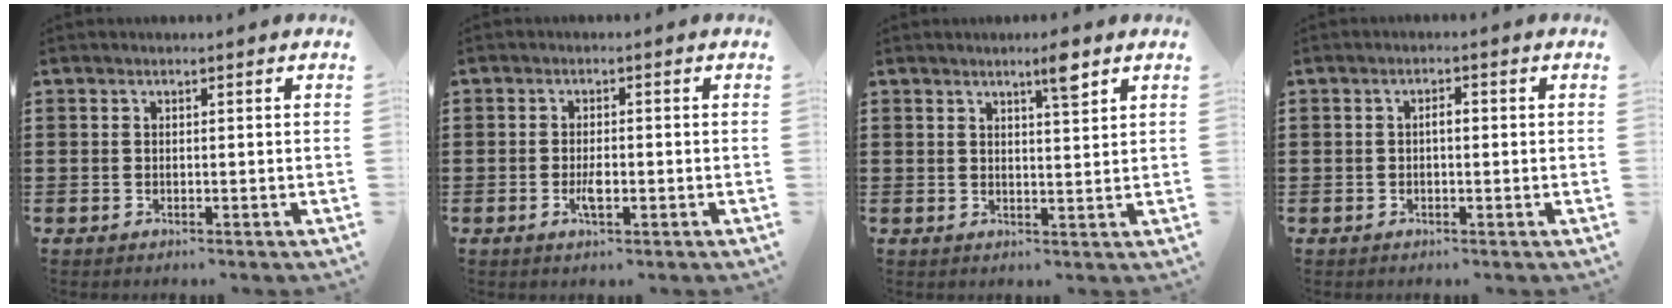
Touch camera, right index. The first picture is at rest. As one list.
[{"total": 2.8, "force": [-0.8, 0.8, 2.6], "torque": [-0.052, -0.002, -0.017]}, {"total": 3.9, "force": [2.8, 0.1, 2.8], "torque": [-0.042, -0.005, 0.043]}, {"total": 1.7, "force": [-0.2, 0.5, 1.6], "torque": [-0.030, 0.002, -0.004]}]